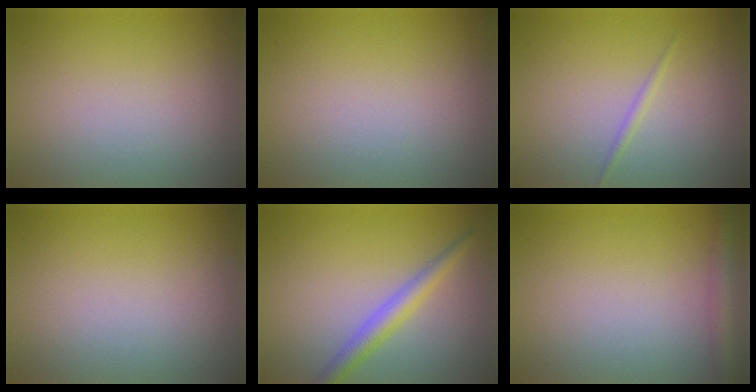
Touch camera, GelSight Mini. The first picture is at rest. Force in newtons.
{"total": 0.0}
{"total": 0.8, "press": 0.8, "slide": 0.1}
{"total": 0.0}
{"total": 2.8, "press": 2.8, "slide": 0.0}
{"total": 2.4, "press": 2.4, "slide": 0.1}